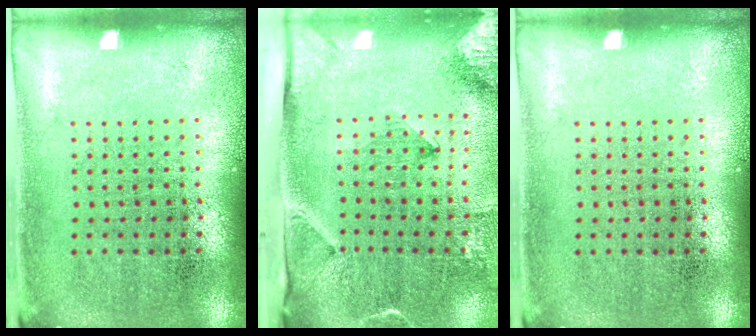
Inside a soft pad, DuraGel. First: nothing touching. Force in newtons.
{"total": 3.3, "press": 2.3, "slide": 2.4}
{"total": 0.0}